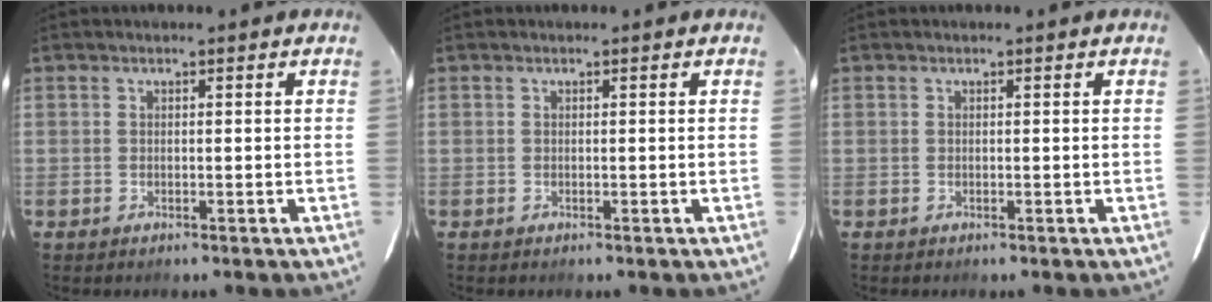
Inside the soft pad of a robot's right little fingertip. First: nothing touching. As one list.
[{"total": 0.0}, {"total": 0.0}]